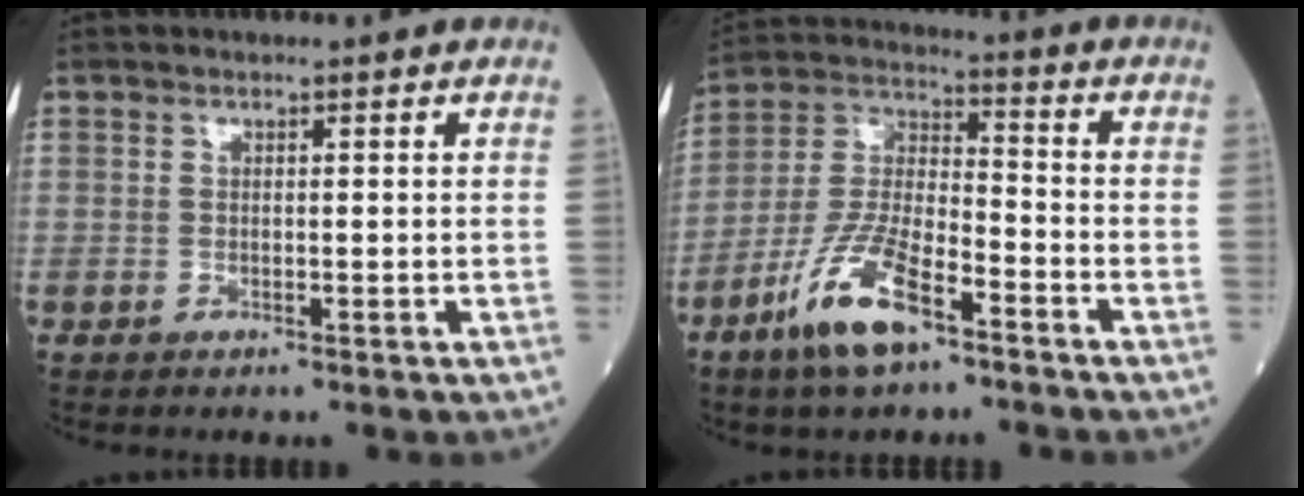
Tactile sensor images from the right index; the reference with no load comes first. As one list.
[{"total": 12.2, "force": [-7.2, 3.3, 9.2], "torque": [-0.198, -0.009, -0.138]}]